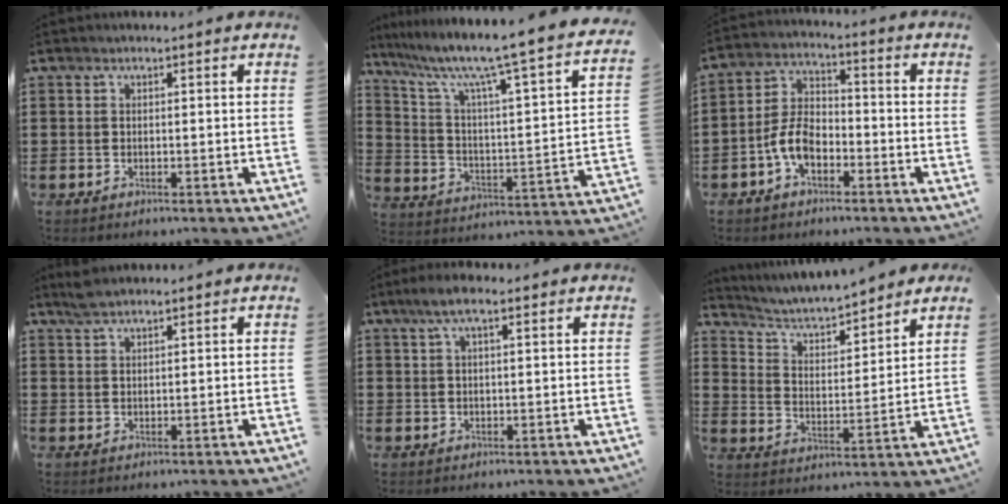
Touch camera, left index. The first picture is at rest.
{"total": 8.8, "force": [7.0, -0.3, 5.3], "torque": [-0.133, -0.061, 0.102]}
{"total": 6.6, "force": [-3.2, 3.6, 4.6], "torque": [-0.114, 0.006, -0.068]}
{"total": 2.3, "force": [1.9, 0.5, 1.2], "torque": [-0.026, 0.002, 0.036]}
{"total": 3.9, "force": [2.0, 1.1, 3.2], "torque": [-0.065, 0.007, 0.035]}
{"total": 4.9, "force": [4.6, 1.0, 1.3], "torque": [-0.049, -0.031, 0.074]}